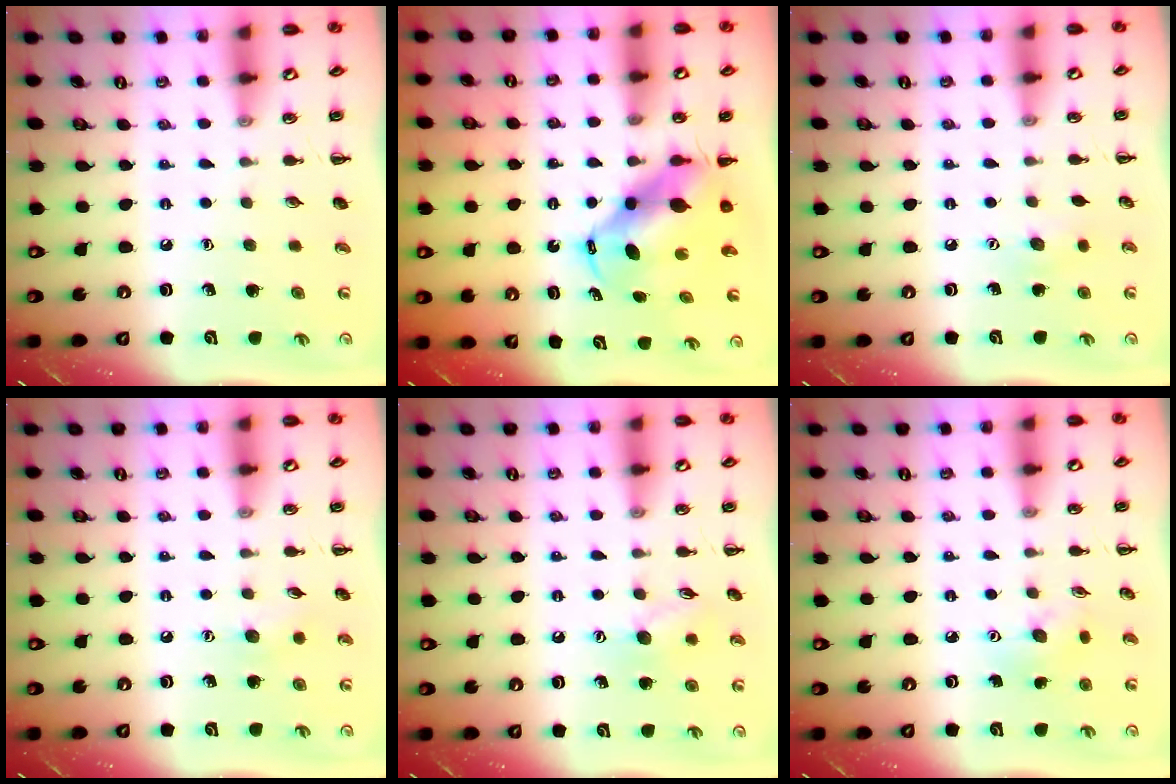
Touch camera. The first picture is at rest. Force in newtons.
{"total": 6.7, "press": 6.4, "slide": 2.1}
{"total": 6.2, "press": 6.1, "slide": 1.3}
{"total": 5.9, "press": 5.7, "slide": 1.5}
{"total": 7.8, "press": 7.7, "slide": 0.8}
{"total": 4.5, "press": 4.4, "slide": 0.5}